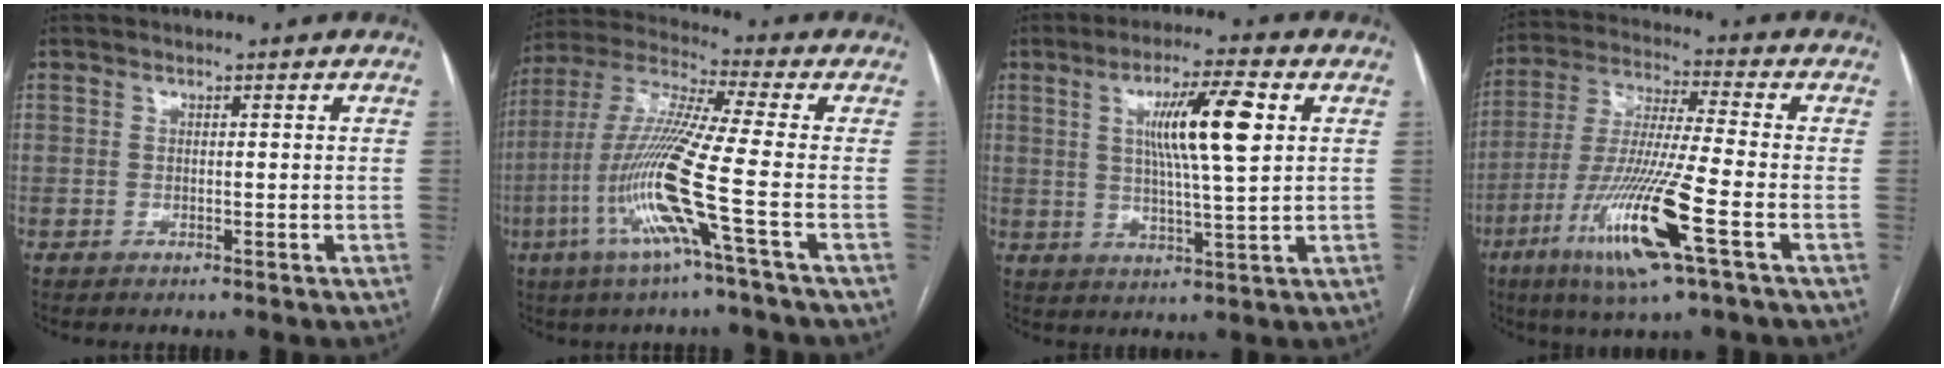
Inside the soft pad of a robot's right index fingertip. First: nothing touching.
{"total": 14.3, "force": [-4.9, -1.4, 13.4], "torque": [-0.284, -0.012, -0.104]}
{"total": 10.7, "force": [2.9, 0.4, 10.3], "torque": [-0.177, 0.004, 0.048]}
{"total": 15.9, "force": [-6.7, 0.1, 14.4], "torque": [-0.298, -0.026, -0.125]}